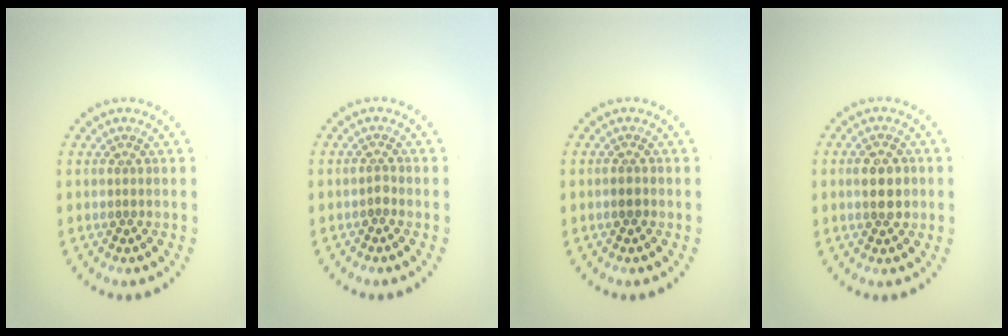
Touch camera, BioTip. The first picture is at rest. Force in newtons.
{"total": 0.8, "press": 0.5, "slide": 0.6}
{"total": 0.8, "press": 0.8, "slide": 0.2}
{"total": 2.9, "press": 2.9, "slide": 0.1}